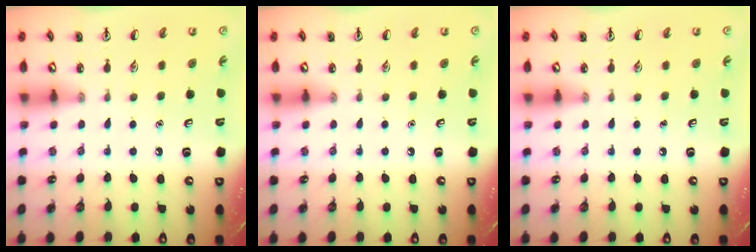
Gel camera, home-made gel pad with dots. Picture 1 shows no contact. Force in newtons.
{"total": 0.0}
{"total": 0.0}